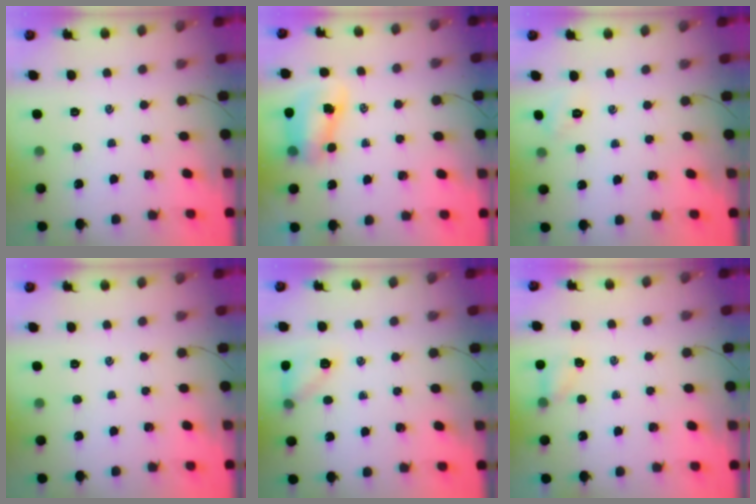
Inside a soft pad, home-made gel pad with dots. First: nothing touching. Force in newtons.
{"total": 7.9, "press": 7.8, "slide": 1.1}
{"total": 2.2, "press": 2.2, "slide": 0.6}
{"total": 0.0}
{"total": 9.4, "press": 9.2, "slide": 1.8}
{"total": 4.2, "press": 3.9, "slide": 1.4}